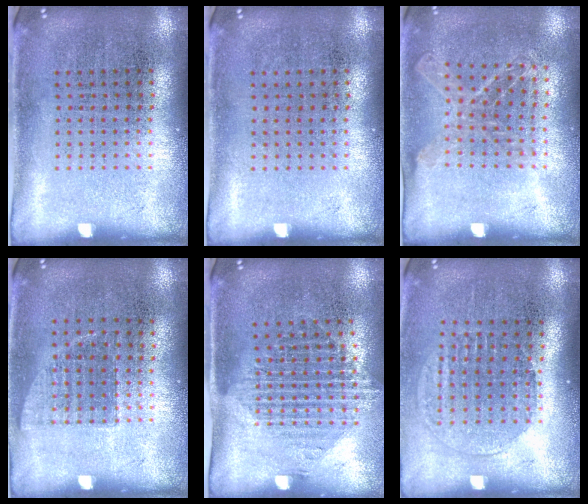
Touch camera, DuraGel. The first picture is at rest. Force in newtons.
{"total": 0.0}
{"total": 1.1, "press": 1.1, "slide": 0.3}
{"total": 0.6, "press": 0.6, "slide": 0.2}
{"total": 1.5, "press": 1.2, "slide": 0.9}
{"total": 1.4, "press": 1.2, "slide": 0.7}